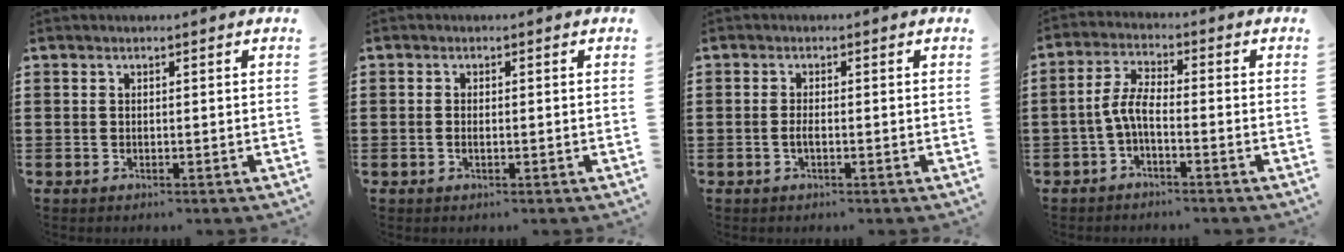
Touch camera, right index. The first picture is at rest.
{"total": 0.7, "force": [-0.2, 0.2, 0.7], "torque": [-0.014, -0.003, -0.002]}
{"total": 1.5, "force": [-0.5, 0.3, 1.4], "torque": [-0.026, -0.001, -0.008]}
{"total": 4.6, "force": [-1.7, 1.5, 4.0], "torque": [-0.095, 0.001, -0.039]}